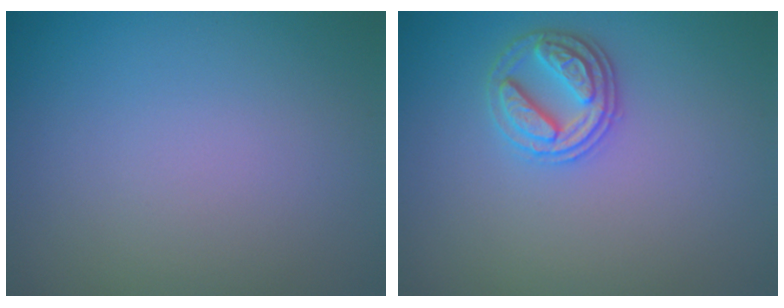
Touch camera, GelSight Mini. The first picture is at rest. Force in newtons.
{"total": 2.9, "press": 2.8, "slide": 0.7}